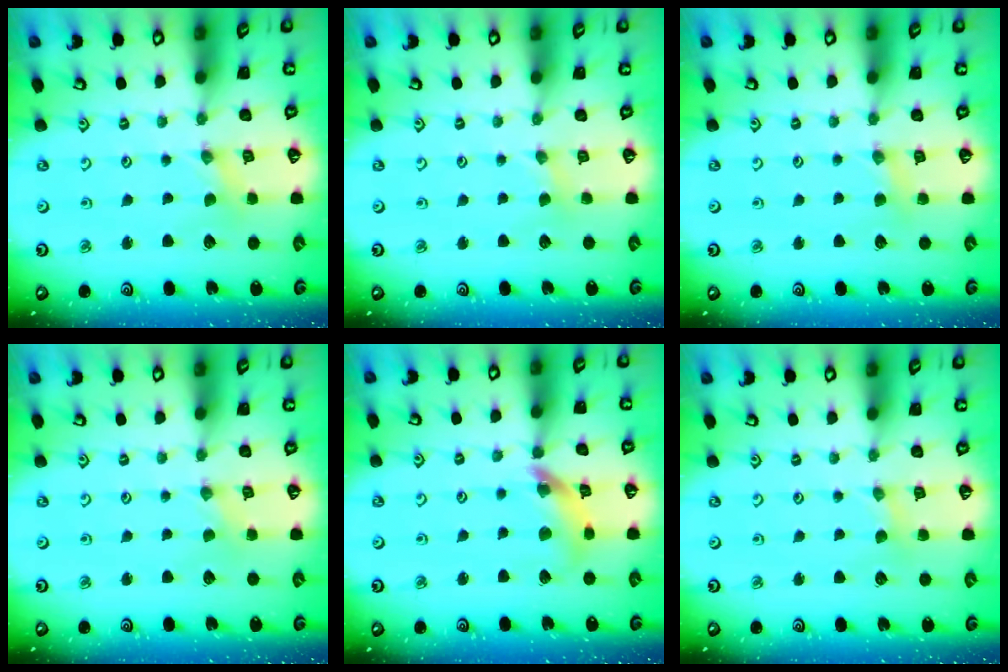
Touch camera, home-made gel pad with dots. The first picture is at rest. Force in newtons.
{"total": 1.2, "press": 1.1, "slide": 0.3}
{"total": 3.8, "press": 3.8, "slide": 0.4}
{"total": 0.0}
{"total": 10.7, "press": 10.7, "slide": 1.0}
{"total": 1.7, "press": 1.7, "slide": 0.3}